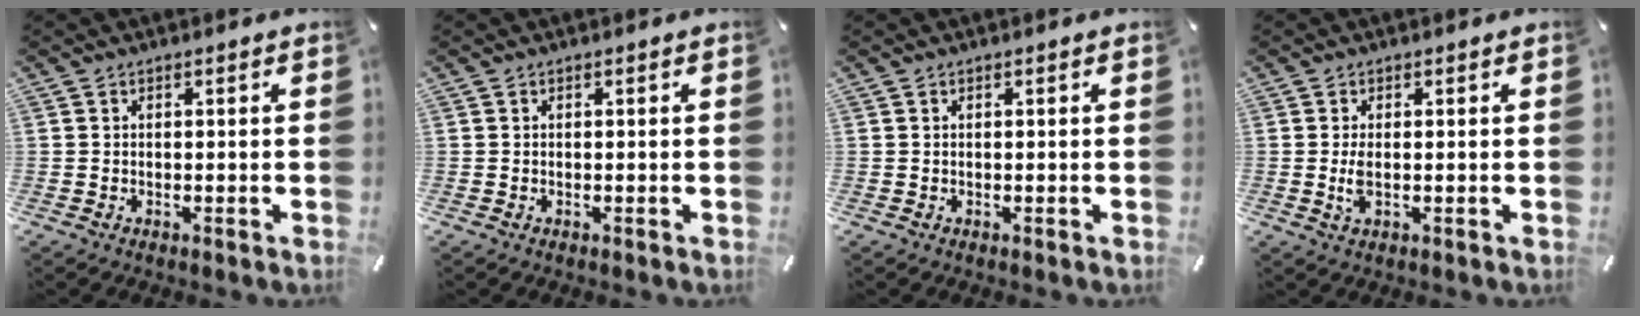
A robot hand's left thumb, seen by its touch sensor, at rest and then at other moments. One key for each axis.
{"total": 0.0}
{"total": 0.0}
{"total": 3.1, "fx": 0.0, "fy": 1.1, "fz": 2.9, "tx": -0.068, "ty": -0.006, "tz": -0.005}